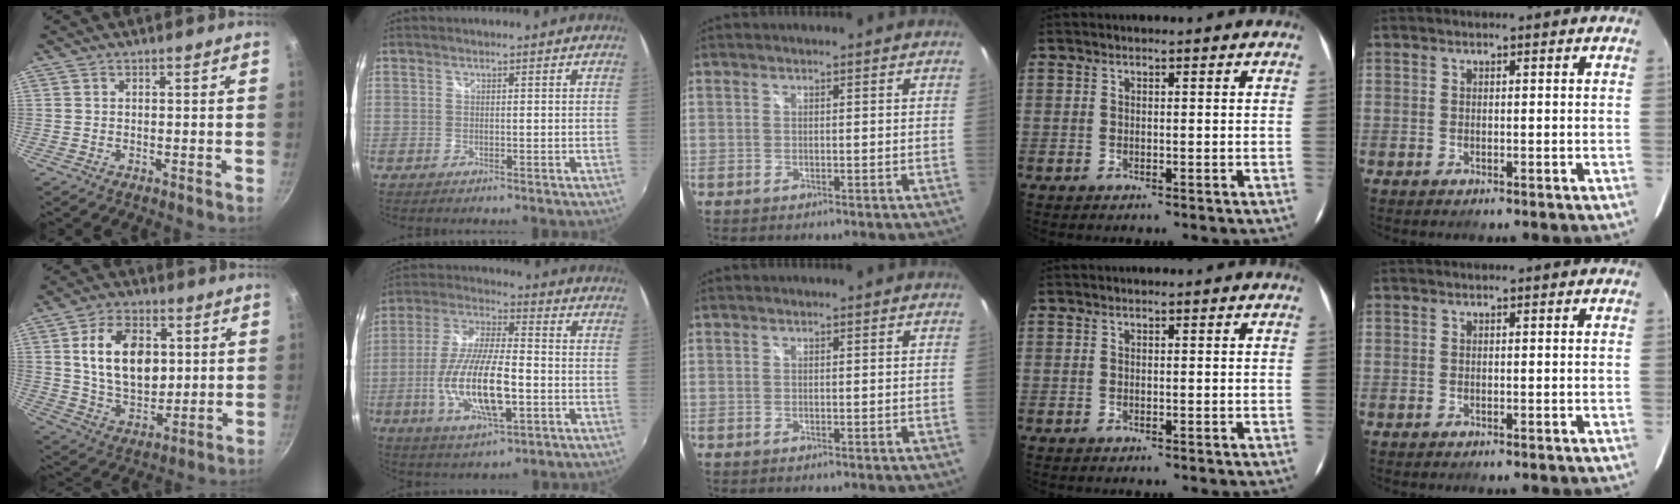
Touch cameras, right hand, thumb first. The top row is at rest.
{"thumb": {"total": 15.0, "force": [3.1, 10.0, 10.8], "torque": [-0.155, -0.012, 0.058]}, "index": {"total": 16.6, "force": [-4.3, 5.1, 15.2], "torque": [-0.312, -0.013, -0.077]}}